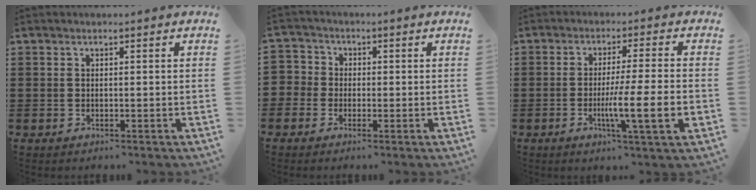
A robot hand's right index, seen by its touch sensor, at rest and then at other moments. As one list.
[{"total": 2.7, "force": [-1.0, 2.4, 0.1], "torque": [-0.017, 0.006, -0.026]}, {"total": 8.4, "force": [-2.1, -0.2, 8.1], "torque": [-0.141, -0.018, -0.037]}]